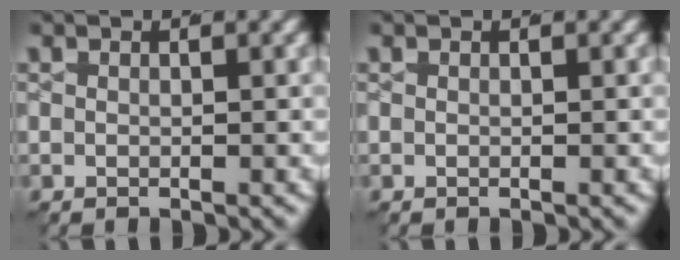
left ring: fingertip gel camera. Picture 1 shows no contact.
{"total": 0.0}